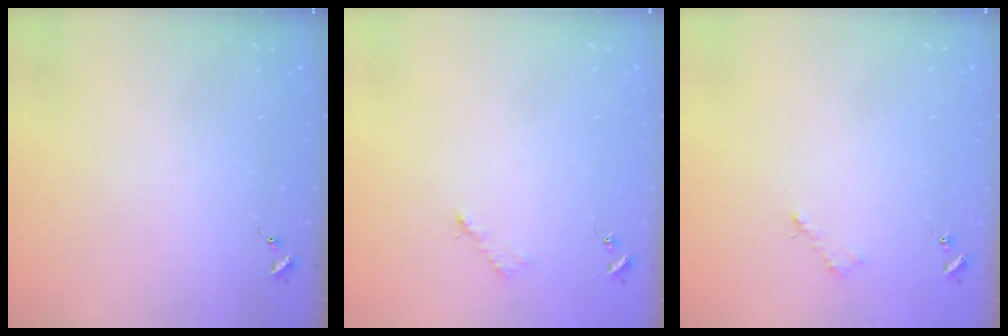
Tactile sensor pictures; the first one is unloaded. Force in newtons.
{"total": 2.6, "press": 2.6, "slide": 0.4}
{"total": 2.6, "press": 2.5, "slide": 0.3}